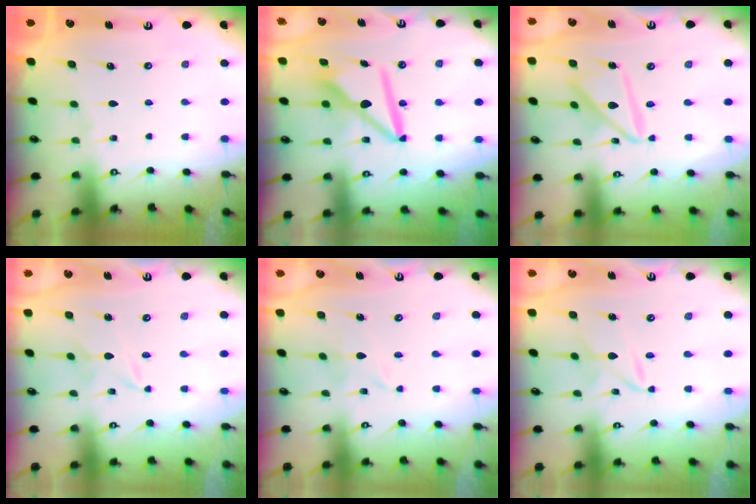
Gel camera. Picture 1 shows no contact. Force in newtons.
{"total": 11.3, "press": 11.2, "slide": 1.3}
{"total": 13.9, "press": 13.8, "slide": 1.4}
{"total": 1.4, "press": 1.4, "slide": 0.2}
{"total": 1.9, "press": 1.9, "slide": 0.2}
{"total": 3.5, "press": 3.5, "slide": 0.3}